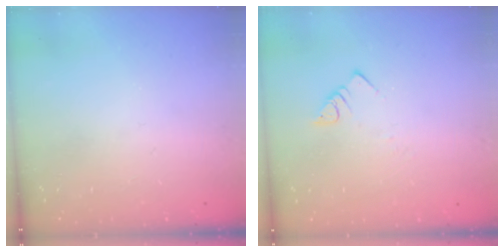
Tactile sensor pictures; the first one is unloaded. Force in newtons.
{"total": 3.0, "press": 3.0, "slide": 0.0}